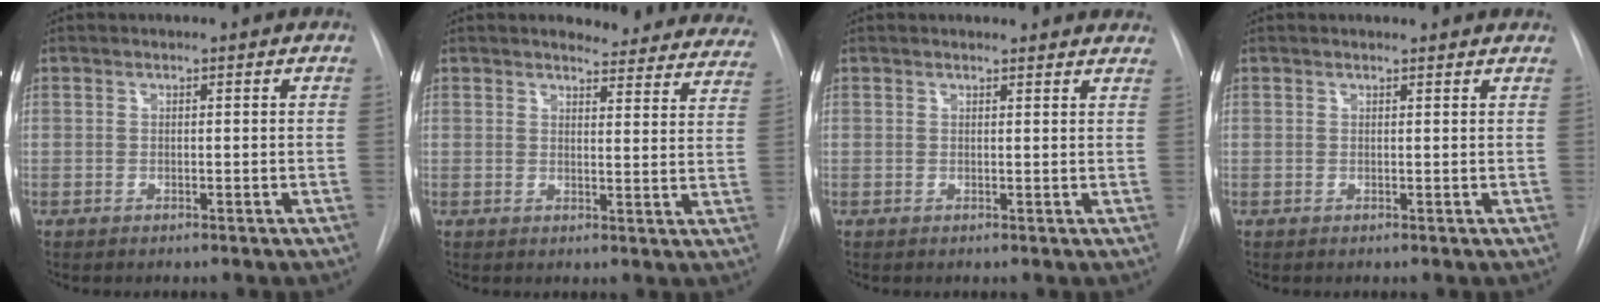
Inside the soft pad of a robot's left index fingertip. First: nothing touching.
{"total": 16.7, "force": [15.9, 4.0, 3.4], "torque": [-0.005, -0.063, 0.153]}
{"total": 8.9, "force": [8.5, 1.9, 1.8], "torque": [0.003, 0.002, 0.071]}
{"total": 3.5, "force": [3.4, 0.6, 0.8], "torque": [-0.012, 0.008, 0.028]}